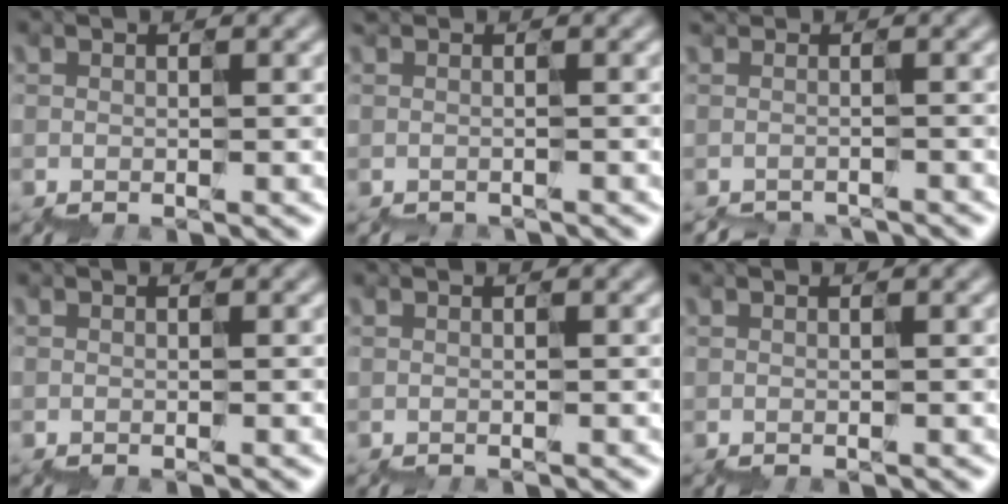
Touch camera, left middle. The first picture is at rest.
{"total": 1.0, "force": [-0.8, -0.1, -0.5], "torque": [0.008, -0.009, -0.008]}
{"total": 2.5, "force": [-2.1, -0.5, -1.1], "torque": [0.005, -0.014, -0.024]}
{"total": 0.0}
{"total": 0.0}
{"total": 0.0}